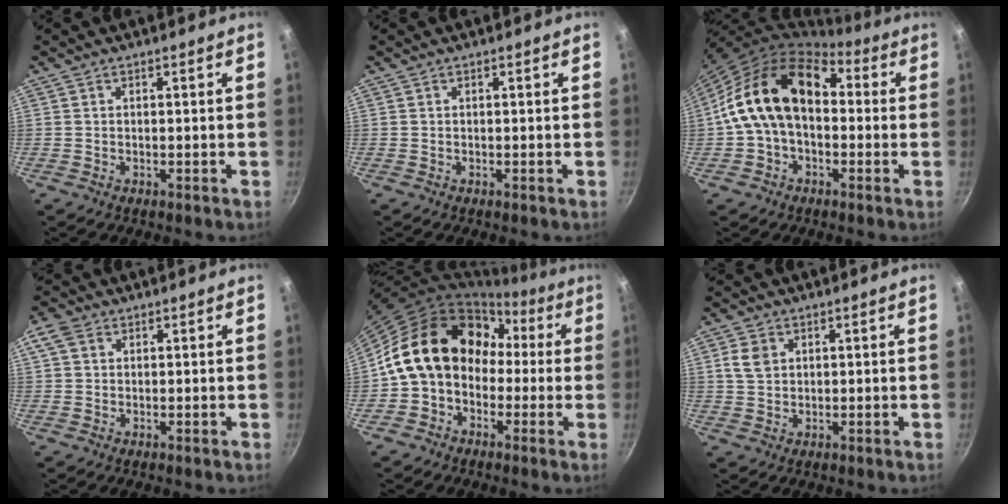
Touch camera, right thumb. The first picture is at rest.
{"total": 0.0}
{"total": 16.4, "force": [0.7, 11.2, 12.0], "torque": [-0.180, 0.043, -0.003]}
{"total": 3.8, "force": [1.4, 2.8, 2.1], "torque": [-0.038, 0.005, 0.022]}
{"total": 15.9, "force": [0.1, 12.8, 9.4], "torque": [-0.112, 0.062, -0.011]}
{"total": 4.3, "force": [1.3, 3.3, 2.4], "torque": [-0.034, 0.002, 0.026]}